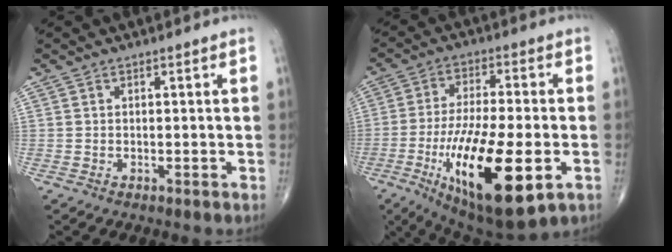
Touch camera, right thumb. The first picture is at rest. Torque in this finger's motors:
{"motor_torque": [2.41, 2.59, 2.17, -0.59, 0.21]}